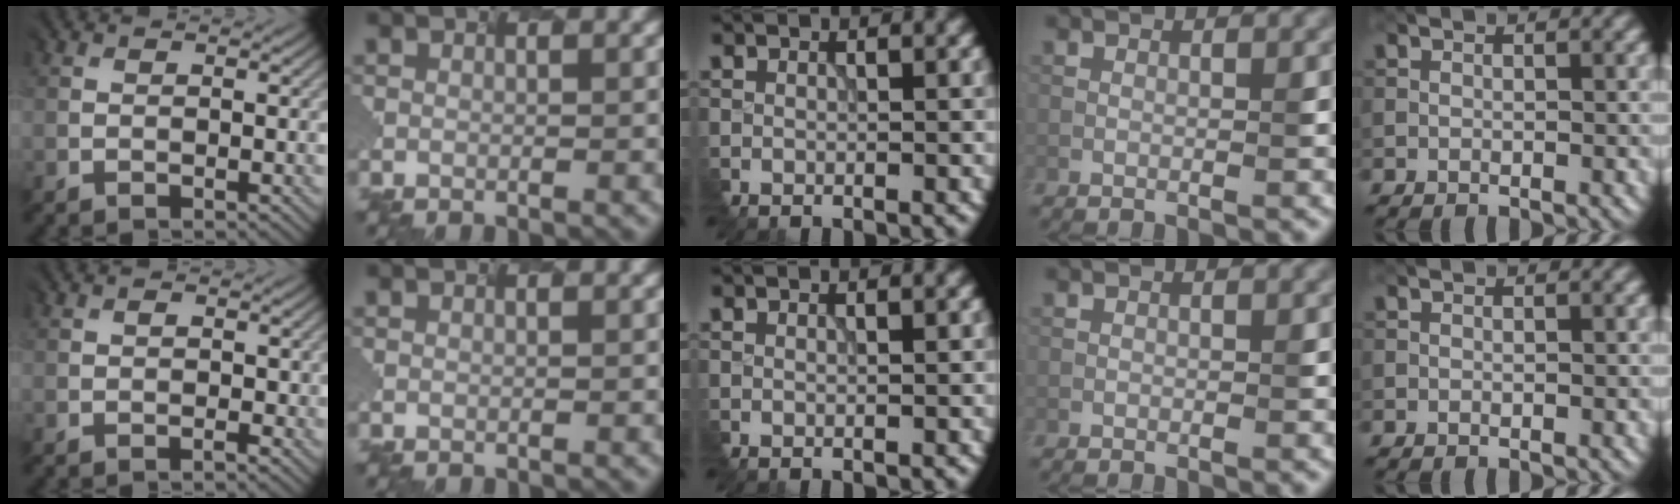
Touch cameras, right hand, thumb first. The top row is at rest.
{"thumb": {"total": 0.8, "force": [-0.2, 0.5, 0.6], "torque": [-0.012, -0.001, -0.002]}}